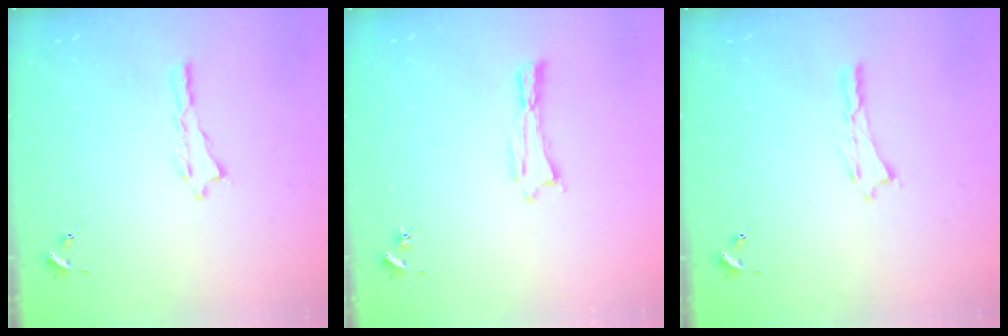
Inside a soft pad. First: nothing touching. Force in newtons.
{"total": 0.0}
{"total": 0.0}